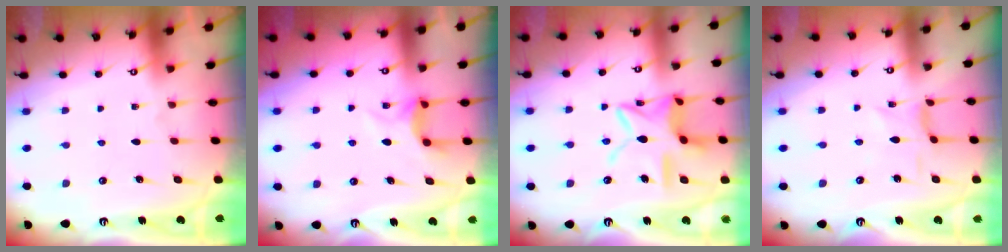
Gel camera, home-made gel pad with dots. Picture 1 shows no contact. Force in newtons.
{"total": 5.9, "press": 5.9, "slide": 0.6}
{"total": 14.9, "press": 14.8, "slide": 1.2}
{"total": 0.6, "press": 0.6, "slide": 0.2}